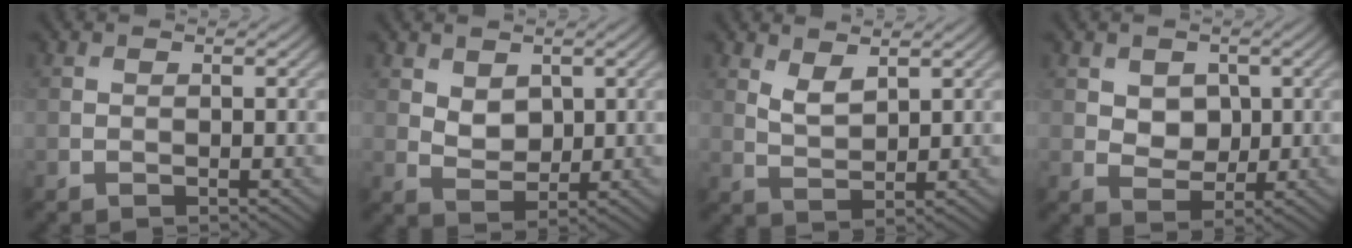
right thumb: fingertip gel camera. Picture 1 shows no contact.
{"total": 3.3, "force": [1.4, 2.3, 2.0], "torque": [-0.048, -0.005, 0.027]}
{"total": 2.9, "force": [1.9, 1.2, 1.9], "torque": [-0.046, -0.008, 0.043]}
{"total": 3.6, "force": [1.1, 2.9, 1.9], "torque": [-0.047, -0.008, 0.012]}